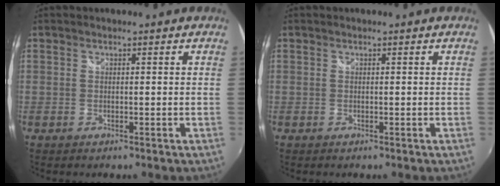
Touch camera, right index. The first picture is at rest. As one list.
[{"total": 0.0}]